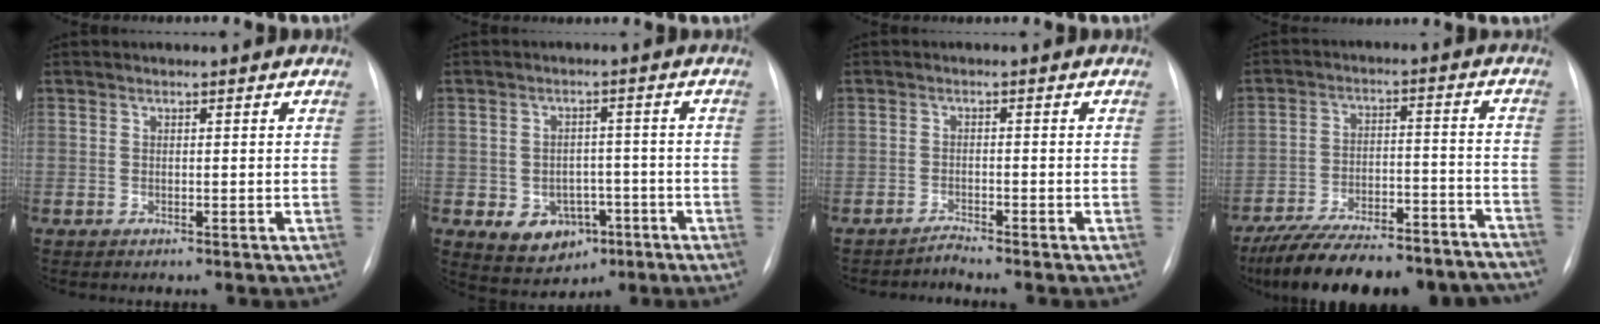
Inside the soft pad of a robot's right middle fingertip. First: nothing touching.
{"total": 7.2, "force": [-2.9, 5.6, 3.5], "torque": [-0.057, 0.009, -0.031]}
{"total": 1.6, "force": [-1.4, -0.6, -0.4], "torque": [0.011, -0.009, -0.025]}
{"total": 23.5, "force": [-20.6, 5.9, 9.7], "torque": [-0.144, 0.014, -0.298]}